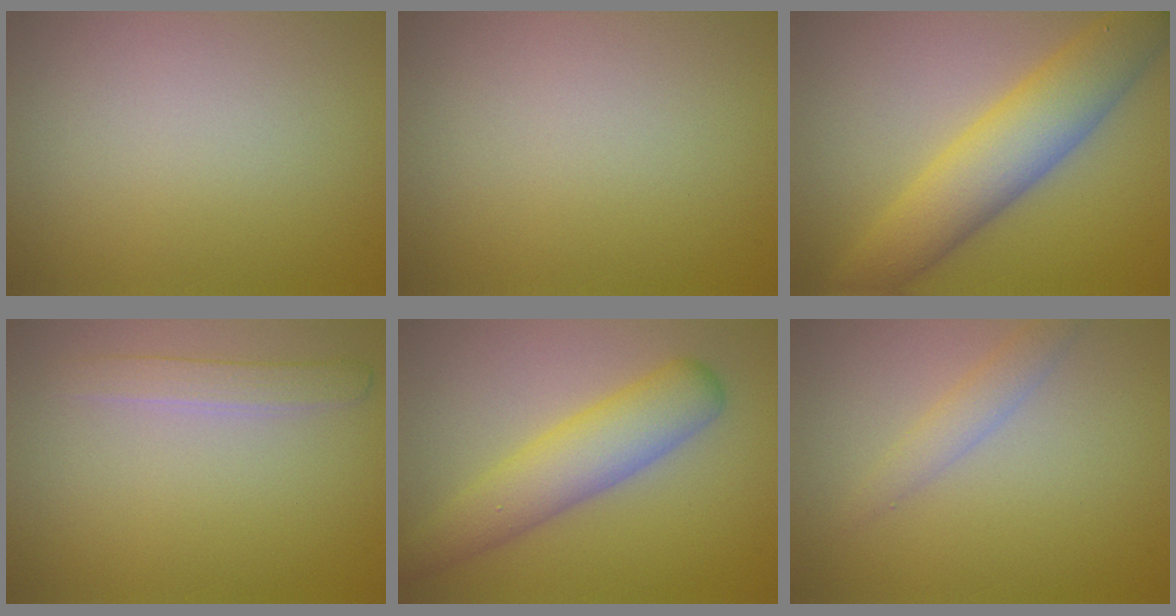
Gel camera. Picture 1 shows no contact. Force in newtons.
{"total": 0.0}
{"total": 6.9, "press": 6.9, "slide": 0.0}
{"total": 1.8, "press": 1.8, "slide": 0.1}
{"total": 5.2, "press": 5.2, "slide": 0.3}
{"total": 1.8, "press": 1.8, "slide": 0.0}